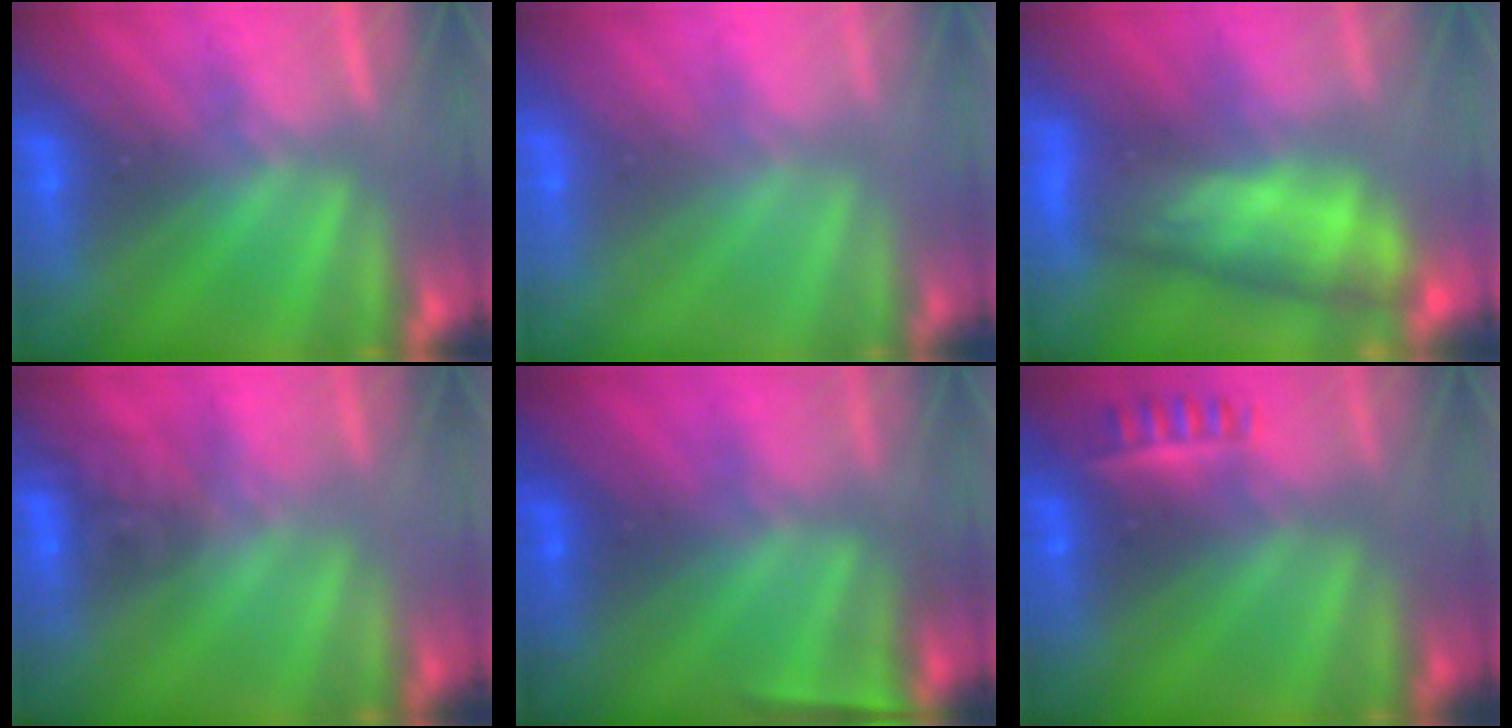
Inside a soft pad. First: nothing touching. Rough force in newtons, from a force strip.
{"total": 5.8}
{"total": 9.6}
{"total": 1.5}
{"total": 4.7}
{"total": 2.3}